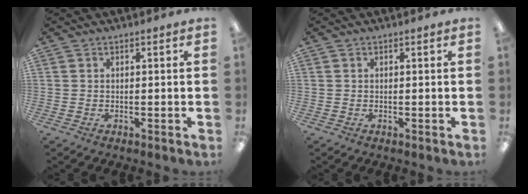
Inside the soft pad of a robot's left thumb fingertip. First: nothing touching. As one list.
[{"total": 0.0}]